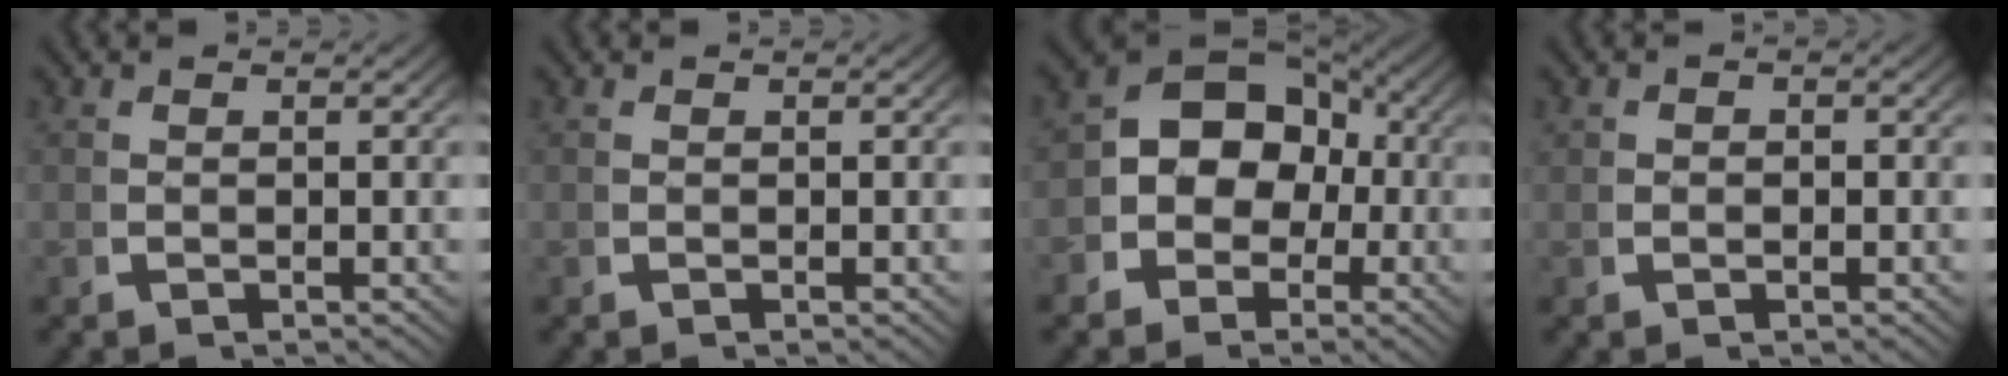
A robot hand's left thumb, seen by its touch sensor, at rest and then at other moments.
{"total": 0.0}
{"total": 9.9, "force": [-0.3, 7.9, 6.0], "torque": [-0.109, -0.020, -0.004]}
{"total": 0.7, "force": [-0.1, 0.7, 0.3], "torque": [-0.010, -0.005, -0.003]}